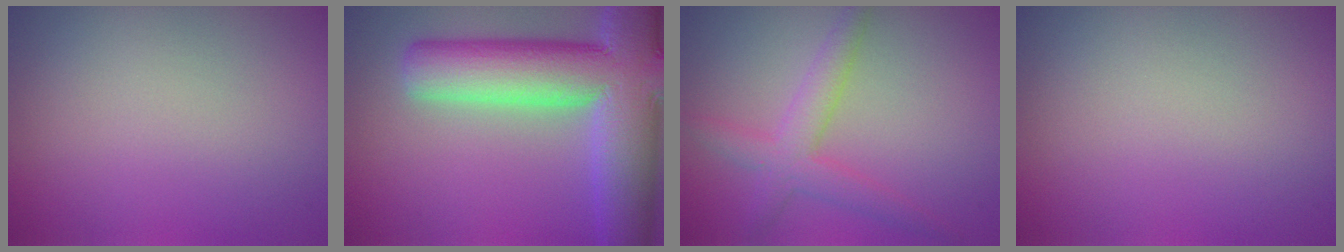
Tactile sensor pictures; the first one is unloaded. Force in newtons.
{"total": 12.9, "press": 12.8, "slide": 0.8}
{"total": 3.4, "press": 3.4, "slide": 0.1}
{"total": 0.0}